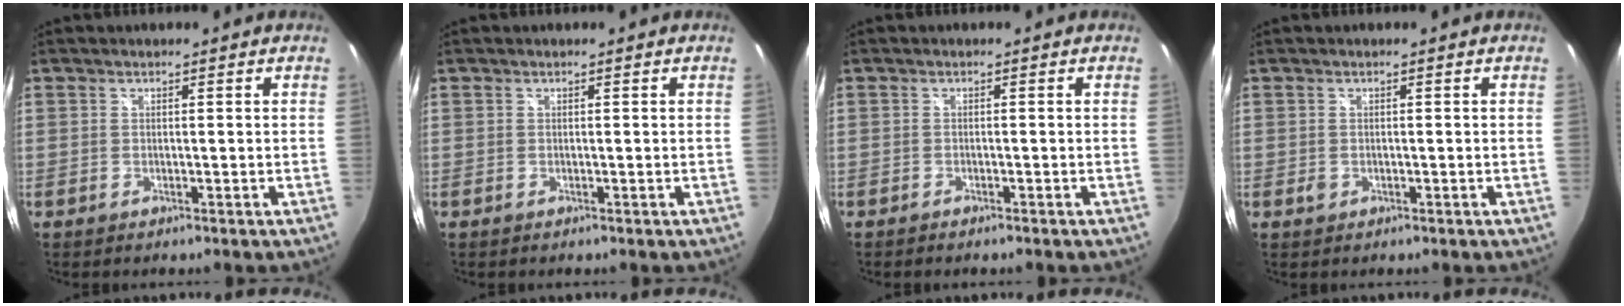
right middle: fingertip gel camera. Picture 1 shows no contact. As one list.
[{"total": 0.0}, {"total": 1.0, "force": [-0.9, 0.2, 0.4], "torque": [-0.011, -0.004, -0.017]}, {"total": 1.3, "force": [-0.4, 1.1, 0.6], "torque": [-0.009, -0.001, -0.007]}]